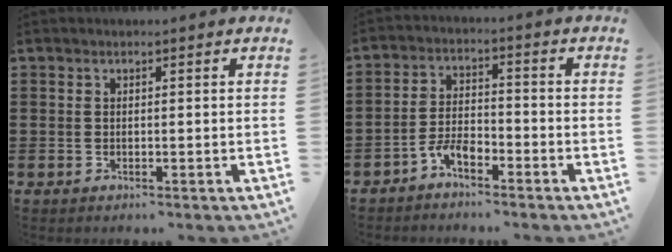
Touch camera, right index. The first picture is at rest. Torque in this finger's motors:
{"motor_torque": [2.14, 0.00, 0.18, 0.08]}